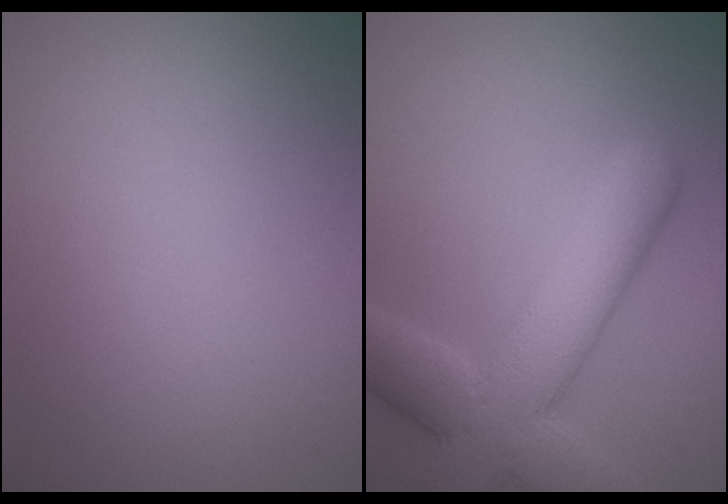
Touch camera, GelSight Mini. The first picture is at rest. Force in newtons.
{"total": 8.5, "press": 8.5, "slide": 0.7}